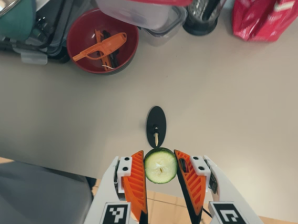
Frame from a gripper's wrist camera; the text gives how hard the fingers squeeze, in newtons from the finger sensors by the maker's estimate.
{"total": 6.6, "left": 6.4, "right": 6.8}